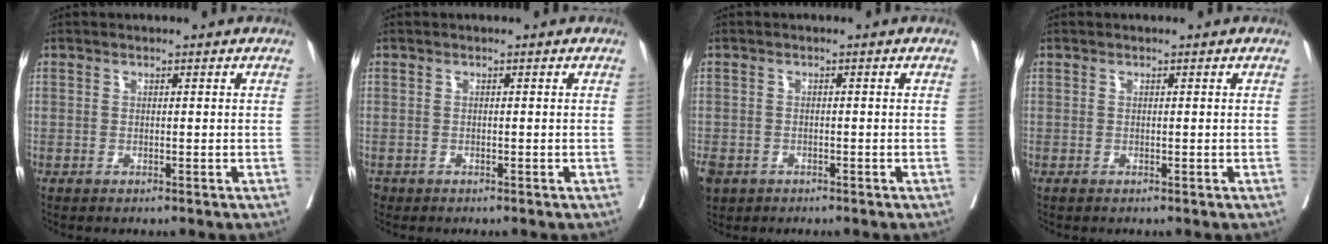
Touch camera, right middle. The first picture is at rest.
{"total": 1.0, "force": [-0.8, 0.7, 0.1], "torque": [-0.009, 0.000, -0.014]}
{"total": 7.0, "force": [-3.8, 5.3, 2.3], "torque": [-0.073, -0.007, -0.059]}
{"total": 0.0}